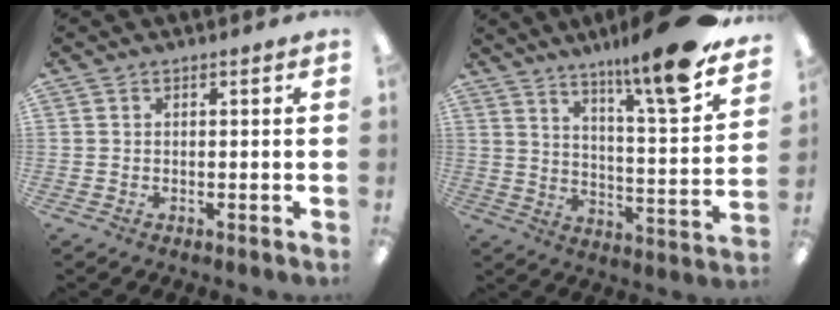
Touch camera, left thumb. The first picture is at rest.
{"total": 15.1, "force": [11.9, 1.3, 9.2], "torque": [-0.140, -0.089, 0.186]}